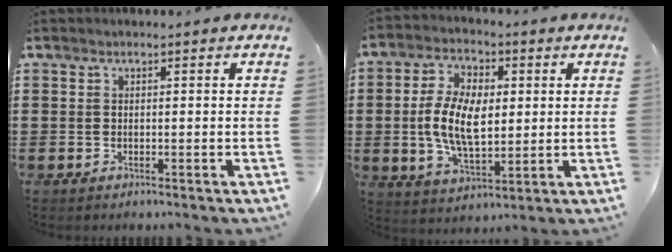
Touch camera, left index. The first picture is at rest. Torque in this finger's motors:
{"motor_torque": [0.72, -0.62, 0.37, 0.08]}